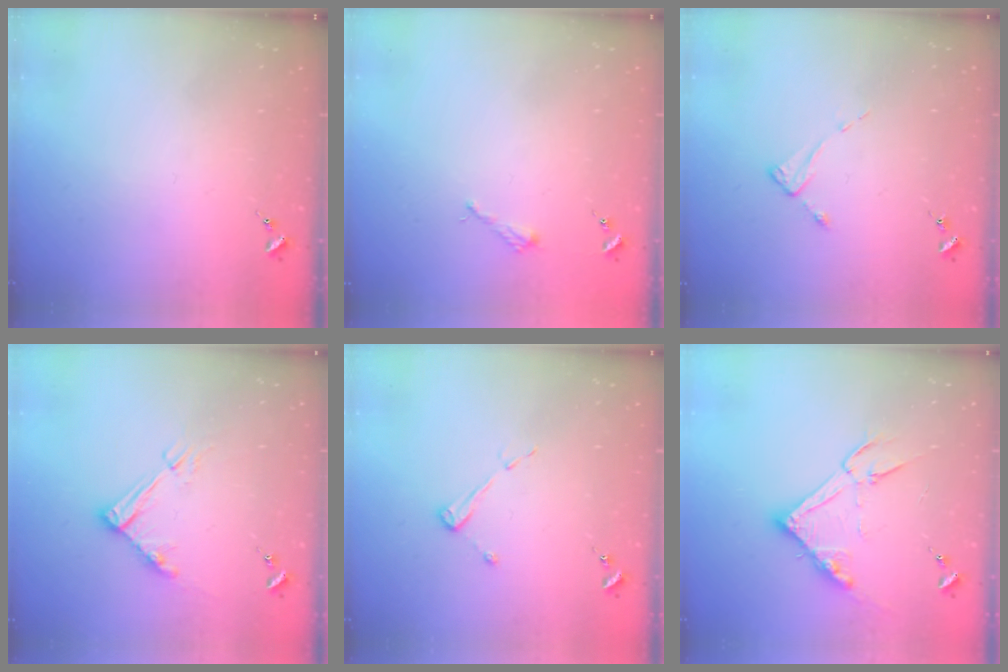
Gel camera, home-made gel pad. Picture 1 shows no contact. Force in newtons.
{"total": 2.2, "press": 2.2, "slide": 0.3}
{"total": 2.6, "press": 2.6, "slide": 0.4}
{"total": 9.8, "press": 9.8, "slide": 1.0}
{"total": 4.3, "press": 4.3, "slide": 0.5}
{"total": 14.8, "press": 14.8, "slide": 0.4}